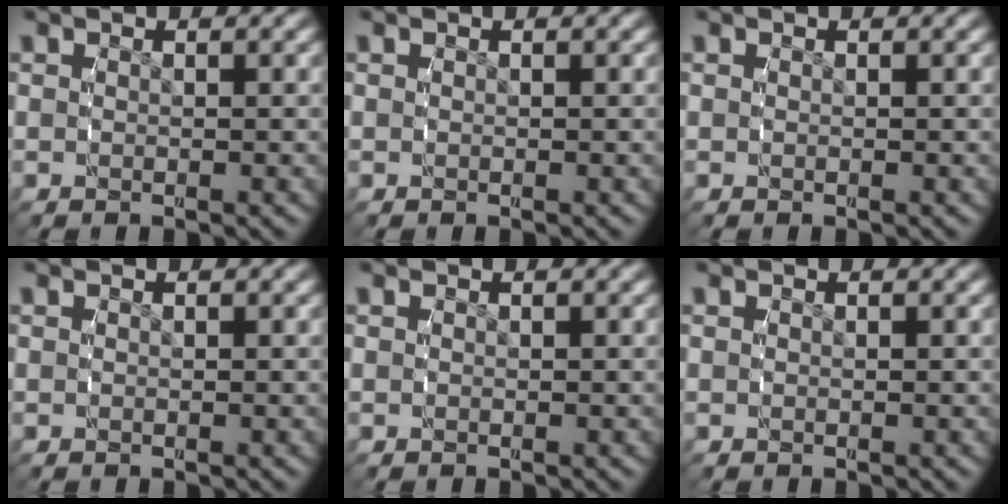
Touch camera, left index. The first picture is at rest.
{"total": 0.0}
{"total": 0.0}
{"total": 0.0}
{"total": 0.0}
{"total": 0.0}